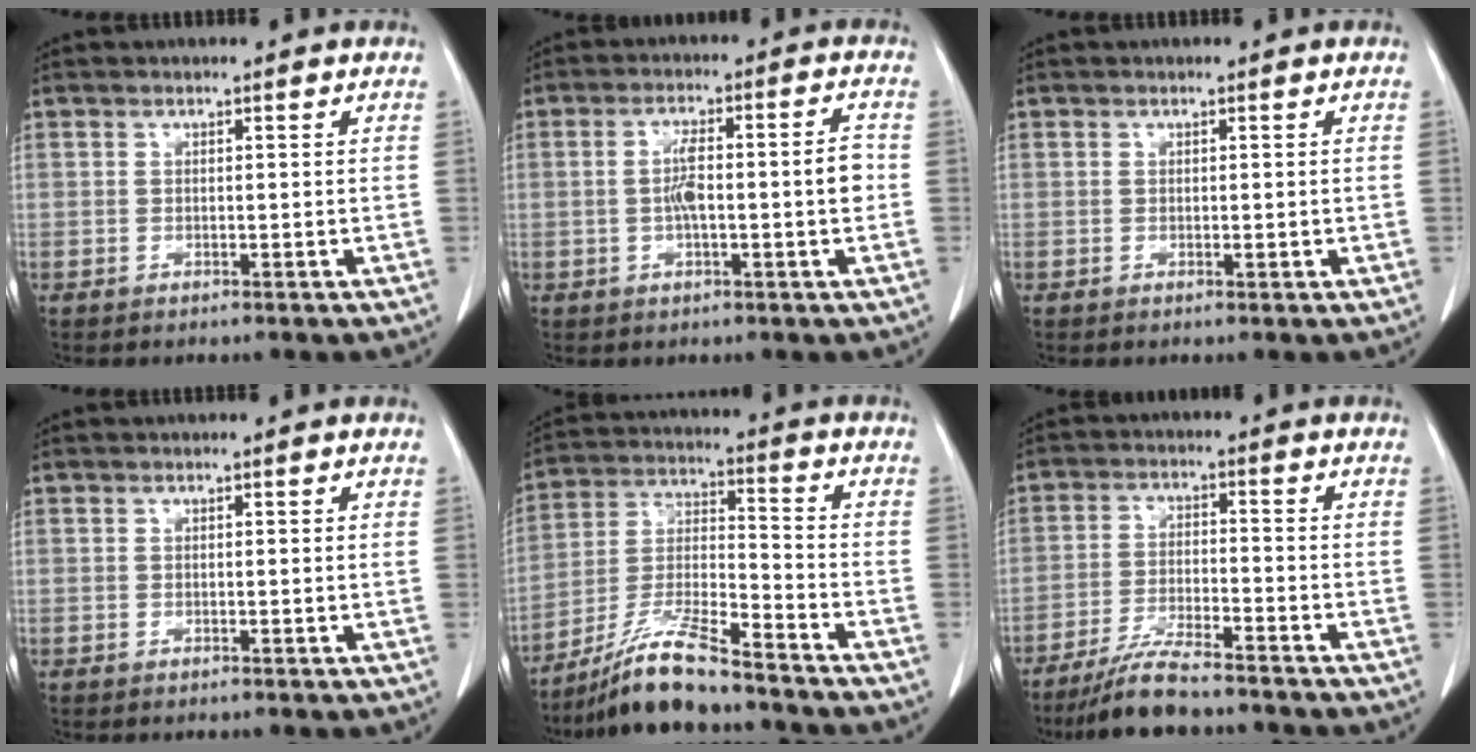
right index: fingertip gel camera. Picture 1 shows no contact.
{"total": 7.9, "force": [-0.7, 1.2, 7.8], "torque": [-0.138, 0.022, -0.010]}
{"total": 0.6, "force": [0.0, 0.3, 0.5], "torque": [-0.010, -0.002, 0.004]}
{"total": 0.0}
{"total": 12.1, "force": [-9.9, 0.9, 6.9], "torque": [-0.142, -0.018, -0.184]}
{"total": 8.0, "force": [-7.0, 0.4, 3.9], "torque": [-0.074, -0.026, -0.123]}